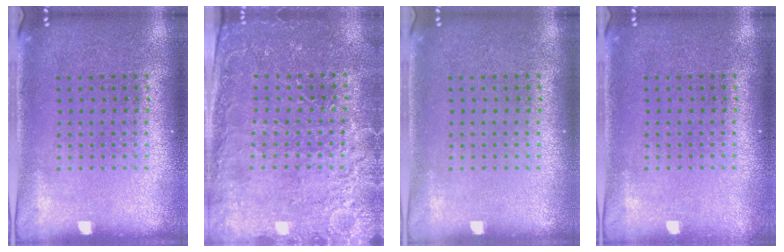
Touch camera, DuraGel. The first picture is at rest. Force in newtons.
{"total": 3.0, "press": 3.0, "slide": 0.5}
{"total": 0.0}
{"total": 0.5, "press": 0.5, "slide": 0.1}